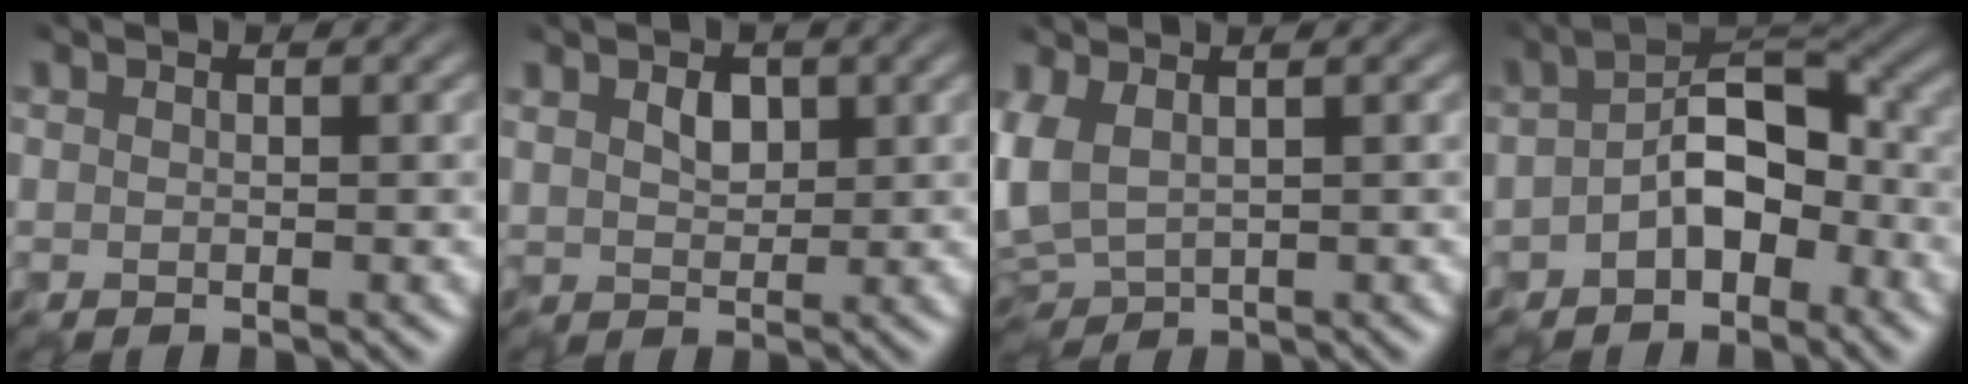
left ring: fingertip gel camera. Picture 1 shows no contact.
{"total": 1.8, "force": [0.8, 1.3, 1.0], "torque": [-0.020, 0.007, 0.014]}
{"total": 2.8, "force": [0.7, 1.6, 2.2], "torque": [-0.067, 0.010, 0.016]}
{"total": 5.2, "force": [-1.6, 3.1, 3.8], "torque": [-0.052, 0.017, -0.038]}